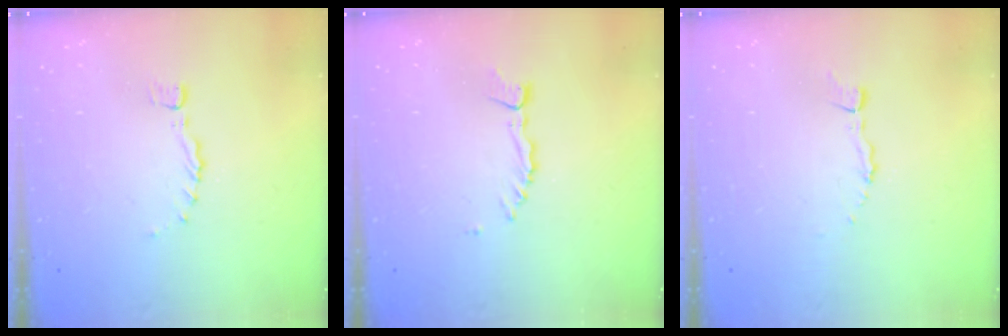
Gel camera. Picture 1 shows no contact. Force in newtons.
{"total": 1.7, "press": 1.7, "slide": 0.2}
{"total": 3.9, "press": 3.9, "slide": 0.4}